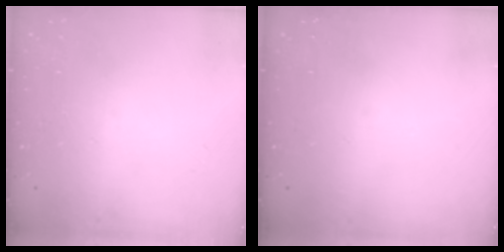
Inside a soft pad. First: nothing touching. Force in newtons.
{"total": 0.0}